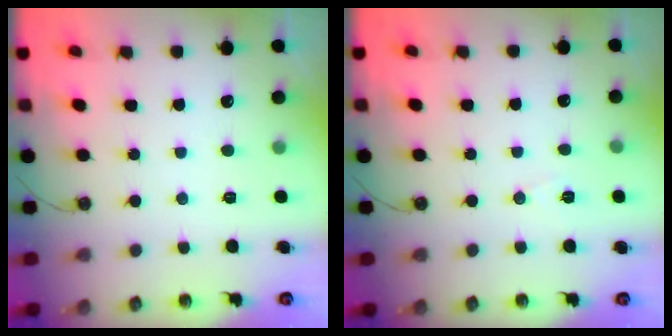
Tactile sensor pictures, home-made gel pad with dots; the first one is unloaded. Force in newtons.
{"total": 6.1, "press": 4.2, "slide": 4.5}